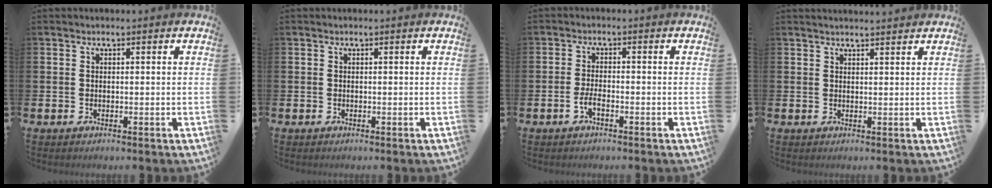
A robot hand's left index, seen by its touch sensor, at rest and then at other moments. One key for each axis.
{"total": 0.0}
{"total": 2.0, "fx": -1.0, "fy": 0.5, "fz": 1.6, "tx": -0.030, "ty": 0.001, "tz": -0.019}
{"total": 1.7, "fx": 1.7, "fy": 0.0, "fz": 0.1, "tx": 0.011, "ty": -0.012, "tz": 0.028}